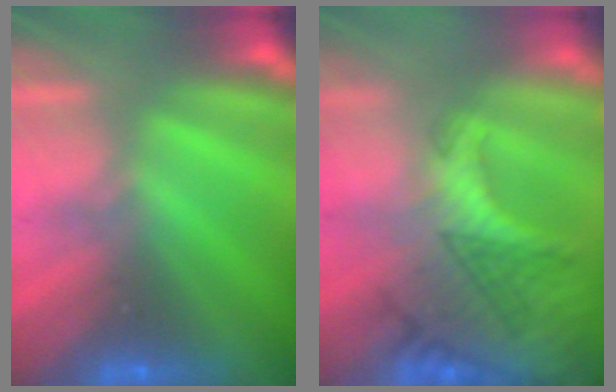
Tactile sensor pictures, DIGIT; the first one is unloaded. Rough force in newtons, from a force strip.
{"total": 3.0}